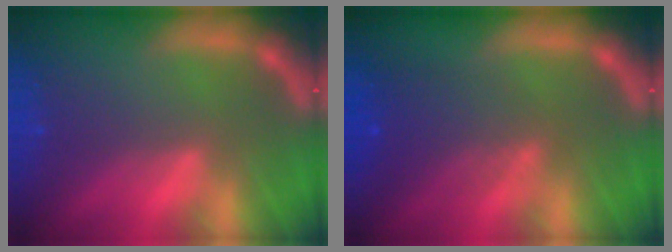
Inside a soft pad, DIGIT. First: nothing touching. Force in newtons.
{"total": 4.6}